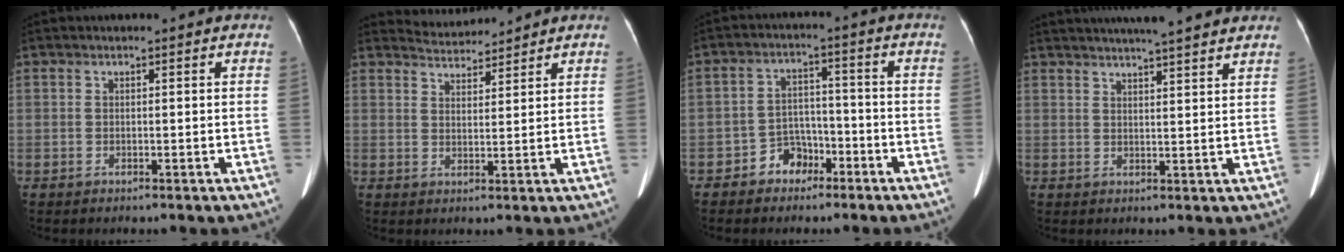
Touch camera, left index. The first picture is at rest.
{"total": 2.9, "force": [2.6, 0.0, -1.2], "torque": [0.012, 0.007, 0.046]}
{"total": 5.5, "force": [-4.4, 3.2, 0.8], "torque": [-0.012, 0.015, -0.075]}
{"total": 12.1, "force": [10.5, 0.8, 5.9], "torque": [-0.087, 0.022, 0.127]}